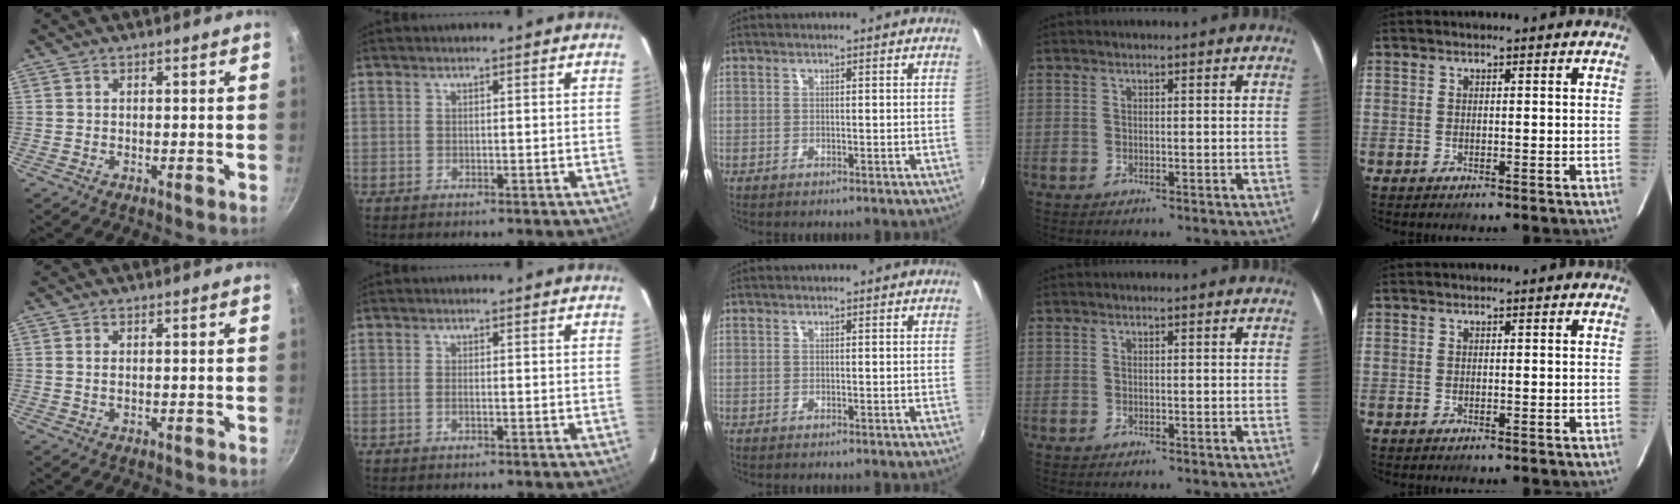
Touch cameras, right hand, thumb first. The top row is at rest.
{"thumb": {"total": 0.9, "force": [0.2, 0.5, 0.7], "torque": [-0.013, 0.001, 0.004]}, "index": {"total": 0.6, "force": [-0.3, 0.0, 0.5], "torque": [-0.009, 0.004, -0.008]}}